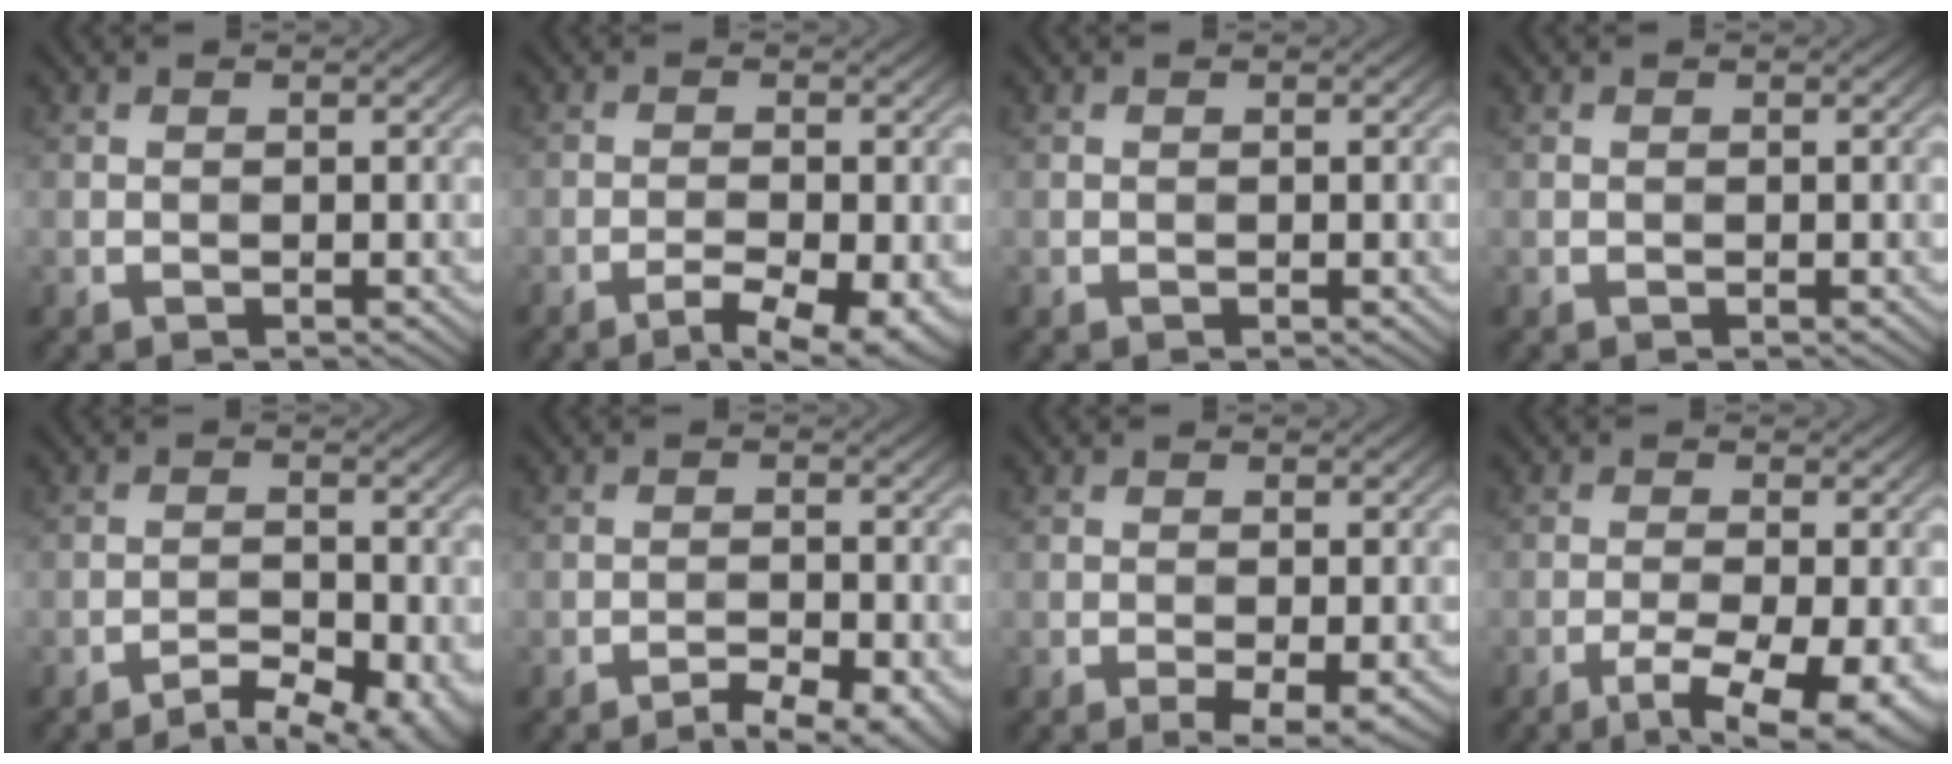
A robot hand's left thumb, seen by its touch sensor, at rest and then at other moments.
{"total": 5.6, "force": [-3.4, 1.2, 4.3], "torque": [-0.070, -0.003, -0.048]}
{"total": 0.0}
{"total": 0.0}
{"total": 5.8, "force": [-4.4, 1.7, 3.4], "torque": [-0.054, 0.000, -0.060]}
{"total": 5.8, "force": [-4.3, 1.4, 3.6], "torque": [-0.060, 0.001, -0.058]}
{"total": 3.1, "force": [-1.5, 0.7, 2.6], "torque": [-0.045, -0.003, -0.020]}
{"total": 8.3, "force": [-4.4, 2.3, 6.6], "torque": [-0.115, -0.016, -0.063]}